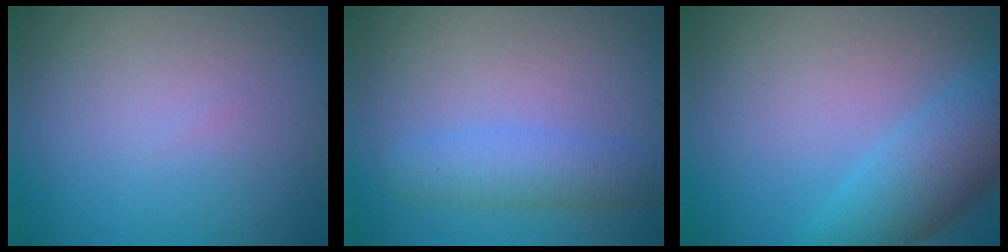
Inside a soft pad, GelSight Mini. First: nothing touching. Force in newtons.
{"total": 3.4, "press": 3.4, "slide": 0.1}
{"total": 5.9, "press": 5.9, "slide": 0.2}